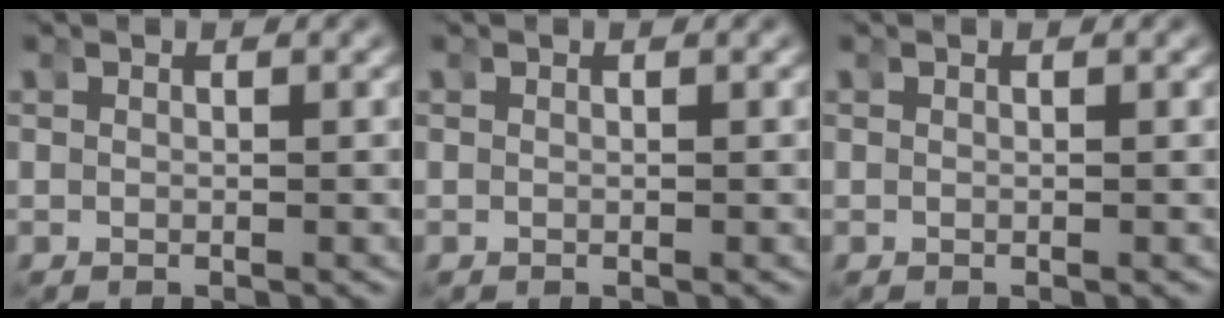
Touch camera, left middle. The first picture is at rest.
{"total": 0.0}
{"total": 0.0}